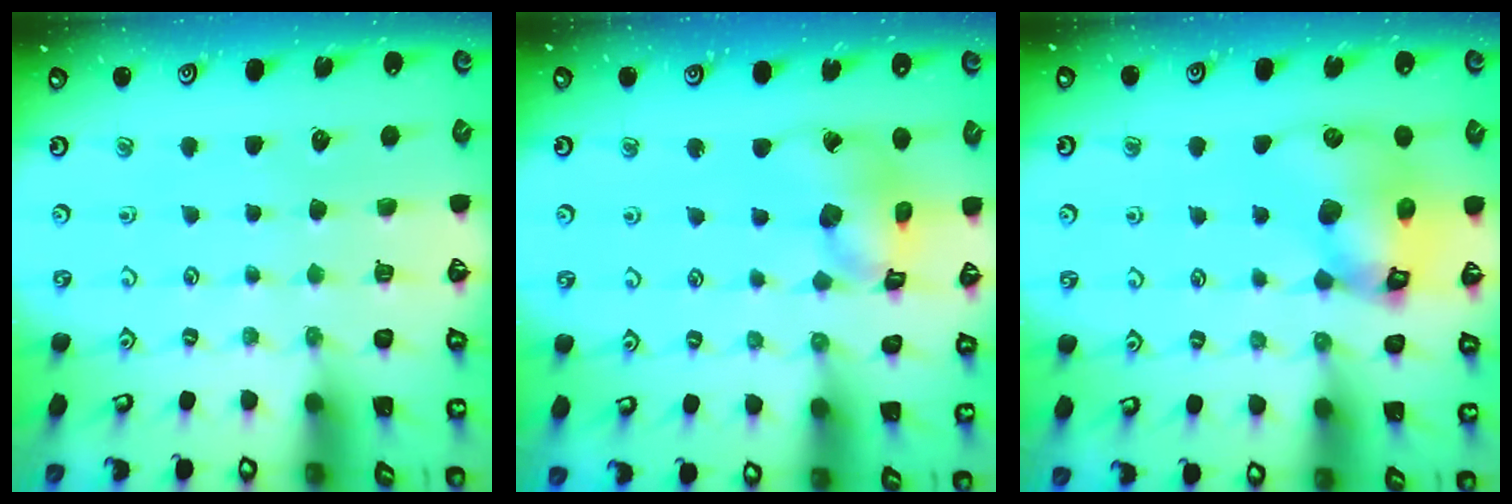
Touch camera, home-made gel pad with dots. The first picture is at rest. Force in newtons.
{"total": 13.1, "press": 12.9, "slide": 1.9}
{"total": 13.6, "press": 13.5, "slide": 1.8}